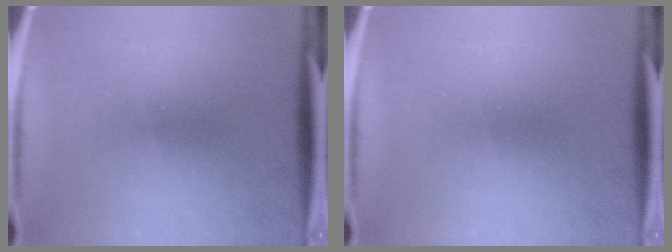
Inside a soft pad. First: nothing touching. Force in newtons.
{"total": 0.0}